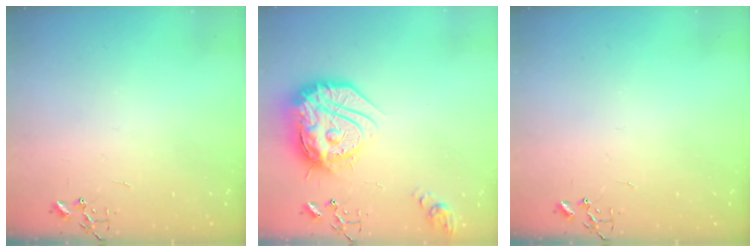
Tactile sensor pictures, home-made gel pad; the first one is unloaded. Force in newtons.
{"total": 23.9, "press": 23.8, "slide": 2.1}
{"total": 0.0}